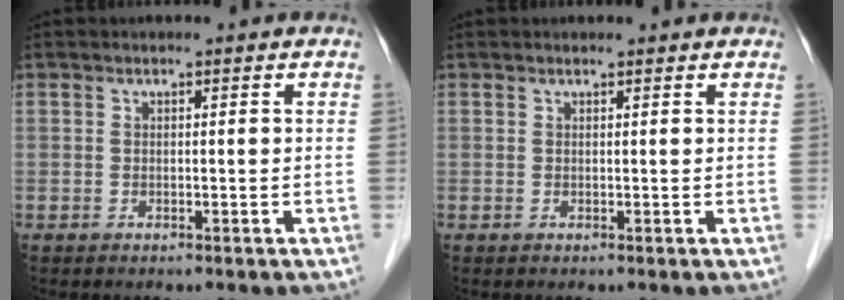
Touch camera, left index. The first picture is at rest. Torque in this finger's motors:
{"motor_torque": [0.23, -0.18, 0.03, -0.01]}